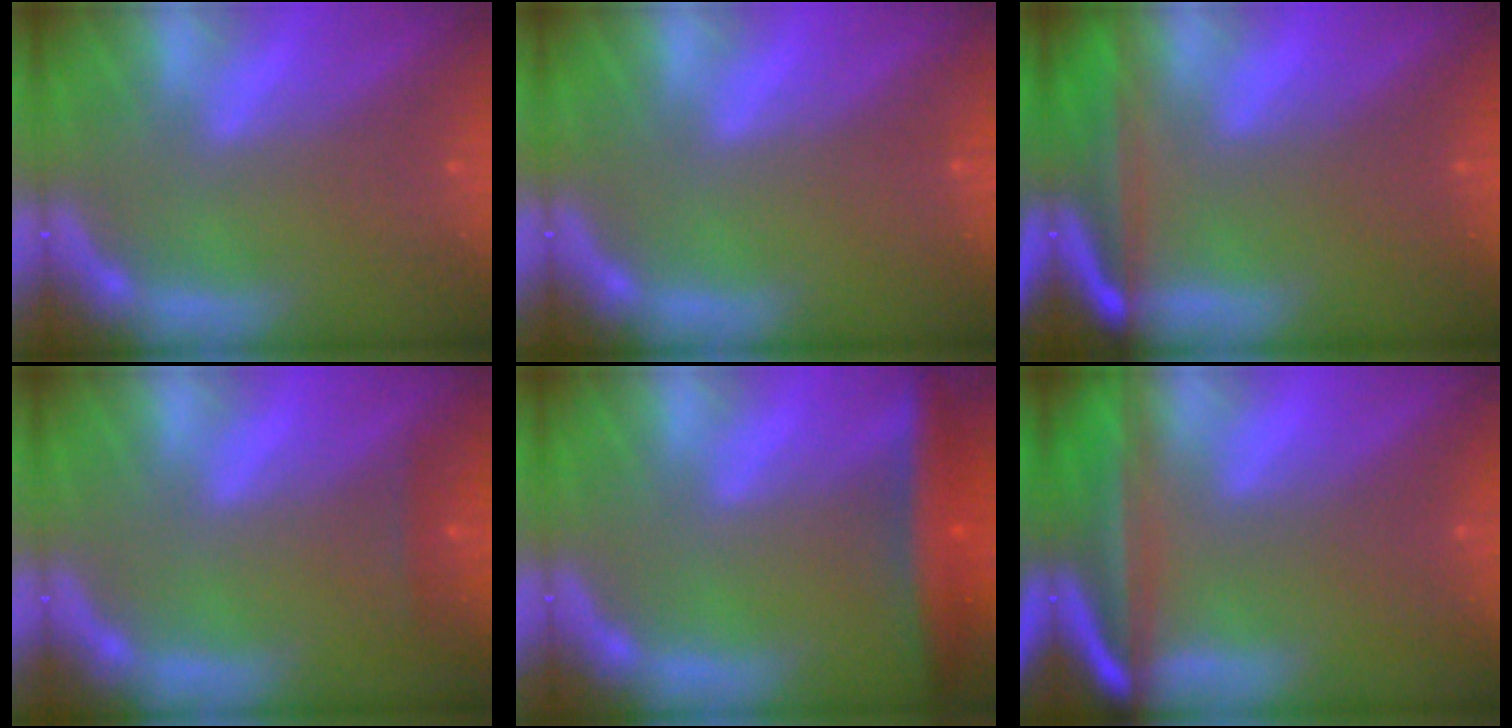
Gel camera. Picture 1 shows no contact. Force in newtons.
{"total": 0.0}
{"total": 6.6}
{"total": 0.9}
{"total": 5.0}
{"total": 9.5}